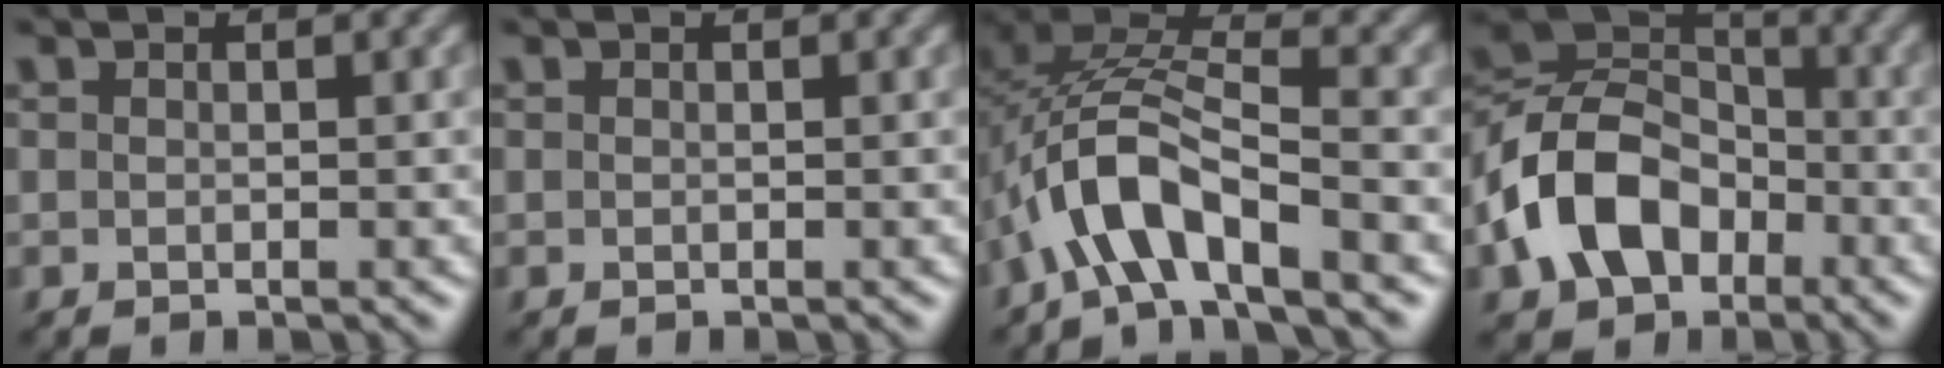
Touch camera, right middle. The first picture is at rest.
{"total": 0.0}
{"total": 7.4, "force": [-3.6, 2.8, 5.8], "torque": [-0.115, 0.010, -0.072]}
{"total": 9.8, "force": [-3.6, 7.1, 5.8], "torque": [-0.119, 0.007, -0.086]}